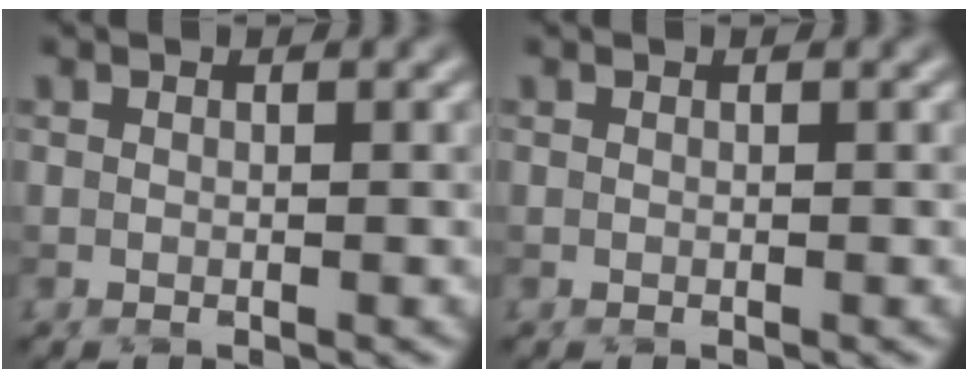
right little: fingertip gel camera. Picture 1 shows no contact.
{"total": 0.0}